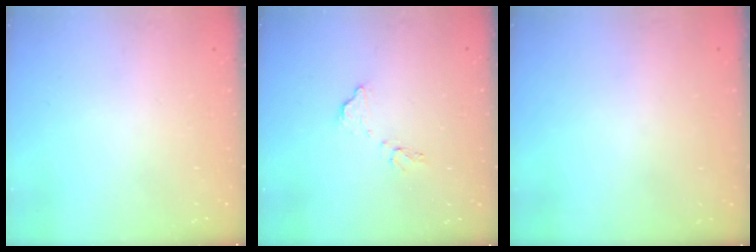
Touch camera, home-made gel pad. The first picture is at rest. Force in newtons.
{"total": 9.8, "press": 9.8, "slide": 0.5}
{"total": 3.0, "press": 3.0, "slide": 0.1}